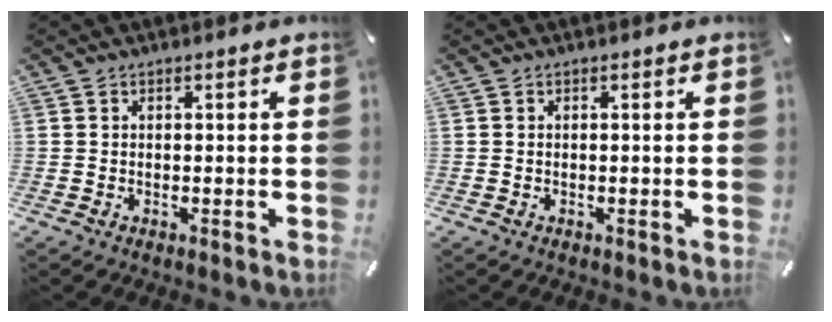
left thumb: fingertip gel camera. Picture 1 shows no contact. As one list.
[{"total": 0.0}]